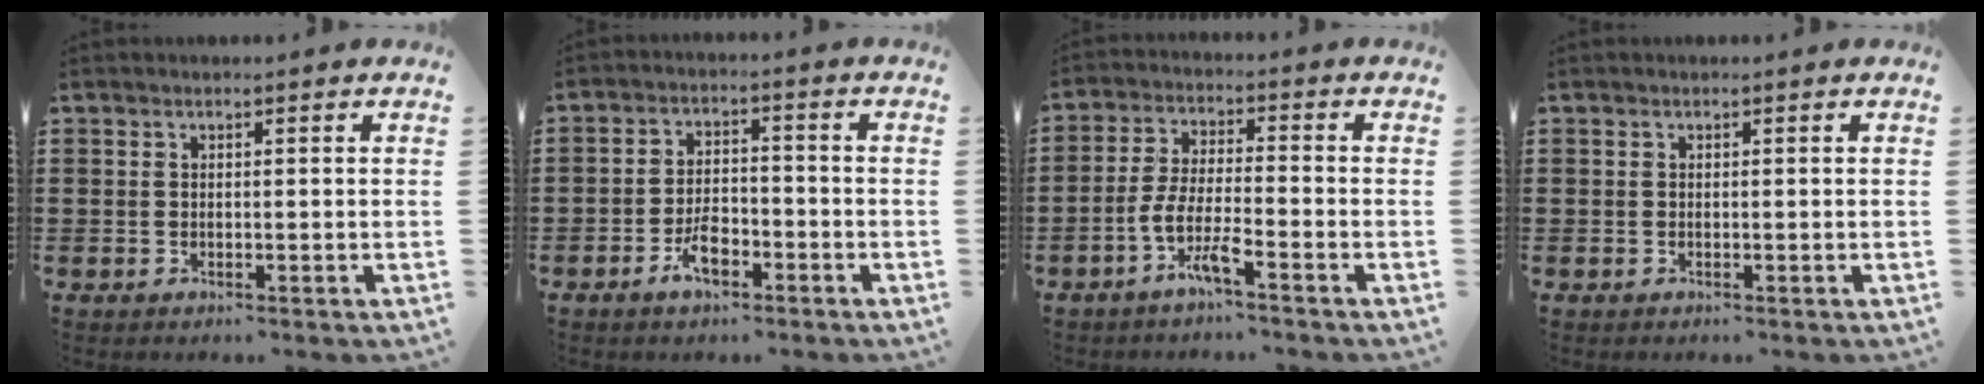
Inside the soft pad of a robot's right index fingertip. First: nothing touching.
{"total": 4.9, "force": [-2.7, 2.4, 3.3], "torque": [-0.068, 0.004, -0.052]}
{"total": 6.1, "force": [-3.8, 0.7, 4.7], "torque": [-0.122, -0.013, -0.081]}
{"total": 0.0}